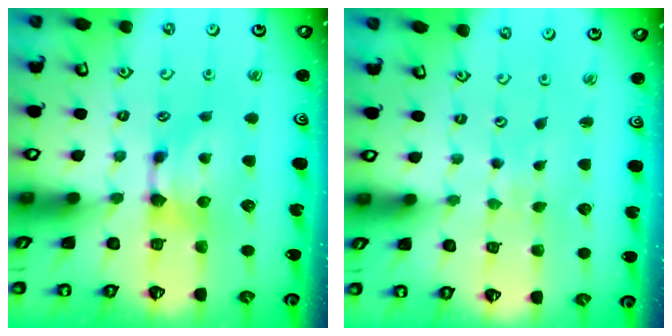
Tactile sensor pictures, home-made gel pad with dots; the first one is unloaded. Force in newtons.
{"total": 5.1, "press": 5.1, "slide": 0.3}